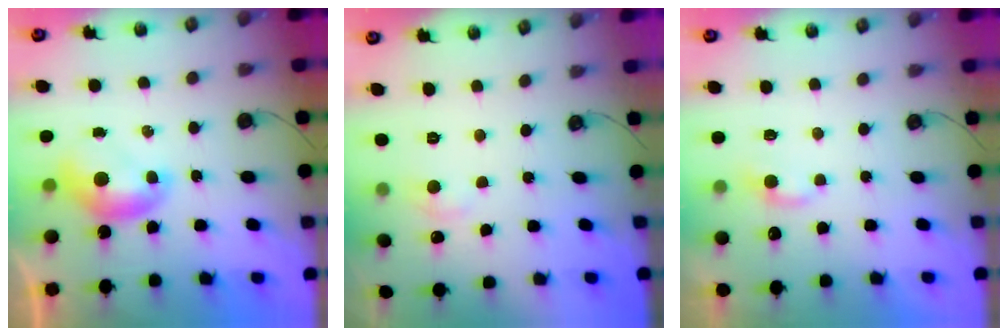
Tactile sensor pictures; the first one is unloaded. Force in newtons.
{"total": 1.1, "press": 0.8, "slide": 0.8}
{"total": 1.7, "press": 1.6, "slide": 0.4}